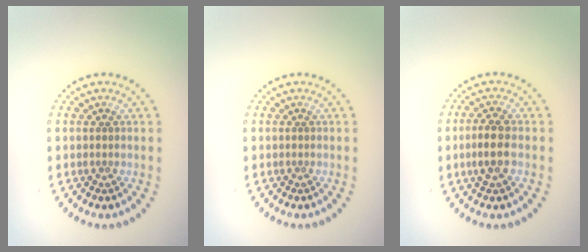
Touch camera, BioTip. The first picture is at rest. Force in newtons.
{"total": 0.0}
{"total": 2.6, "press": 2.5, "slide": 0.7}